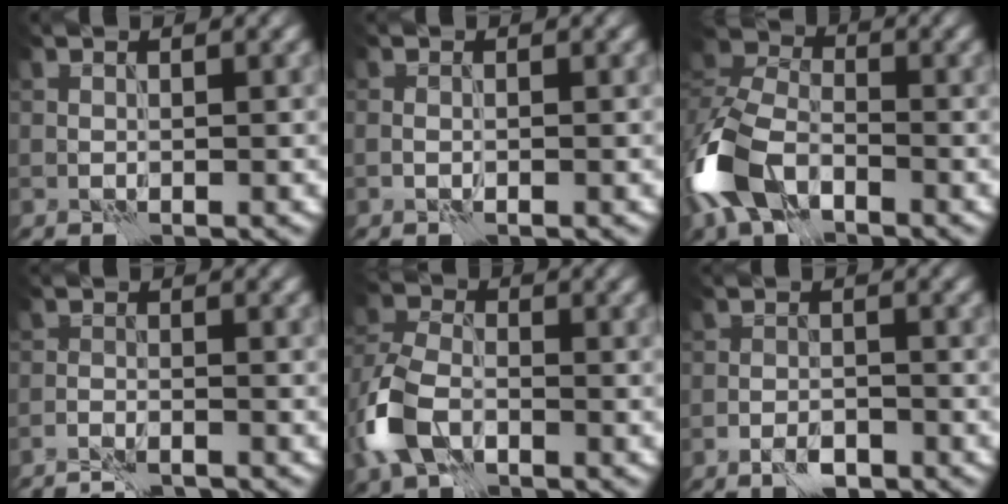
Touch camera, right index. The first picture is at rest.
{"total": 0.5, "force": [-0.2, 0.2, 0.4], "torque": [-0.010, 0.000, -0.005]}
{"total": 9.1, "force": [-4.2, 5.4, 6.0], "torque": [-0.142, 0.000, -0.097]}
{"total": 3.5, "force": [-3.3, 0.5, 1.0], "torque": [-0.018, 0.002, -0.054]}
{"total": 6.8, "force": [-3.0, 4.2, 4.5], "torque": [-0.108, 0.001, -0.075]}
{"total": 2.2, "force": [-1.6, 0.9, 1.2], "torque": [-0.018, 0.003, -0.030]}